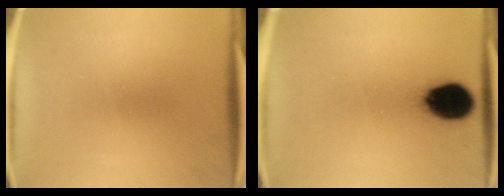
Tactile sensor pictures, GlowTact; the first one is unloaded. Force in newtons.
{"total": 13.2}